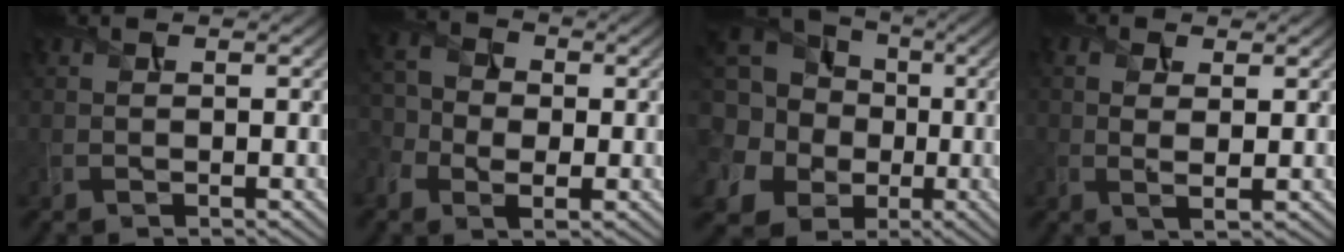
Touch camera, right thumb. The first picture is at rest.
{"total": 6.2, "force": [-1.8, 4.5, 3.9], "torque": [-0.094, -0.012, -0.034]}
{"total": 20.6, "force": [-0.1, 18.2, 9.7], "torque": [-0.290, 0.006, -0.032]}
{"total": 2.6, "force": [0.8, 1.2, 2.2], "torque": [-0.054, -0.008, 0.018]}